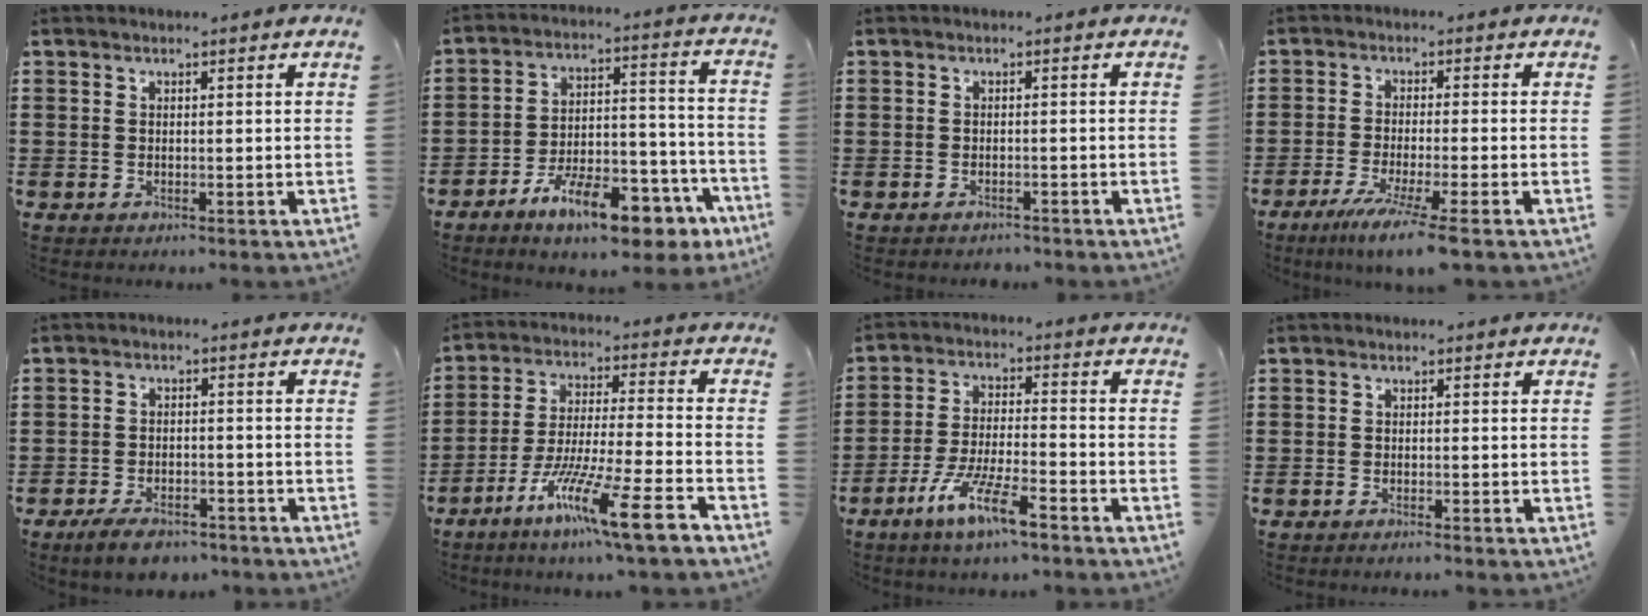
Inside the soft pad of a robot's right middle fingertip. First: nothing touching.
{"total": 13.4, "force": [-9.6, 4.0, 8.4], "torque": [-0.129, 0.043, -0.166]}
{"total": 1.0, "force": [-1.0, 0.2, -0.1], "torque": [-0.002, 0.003, -0.023]}
{"total": 5.9, "force": [-4.0, -0.4, 4.3], "torque": [-0.082, -0.018, -0.072]}
{"total": 4.0, "force": [-3.5, 1.3, 1.6], "torque": [-0.032, 0.007, -0.069]}
{"total": 12.5, "force": [-8.8, 0.3, 8.9], "torque": [-0.167, 0.003, -0.166]}
{"total": 8.6, "force": [-5.7, 1.2, 6.3], "torque": [-0.137, -0.007, -0.109]}
{"total": 0.7, "force": [-0.7, 0.0, 0.2], "torque": [-0.006, -0.002, -0.014]}